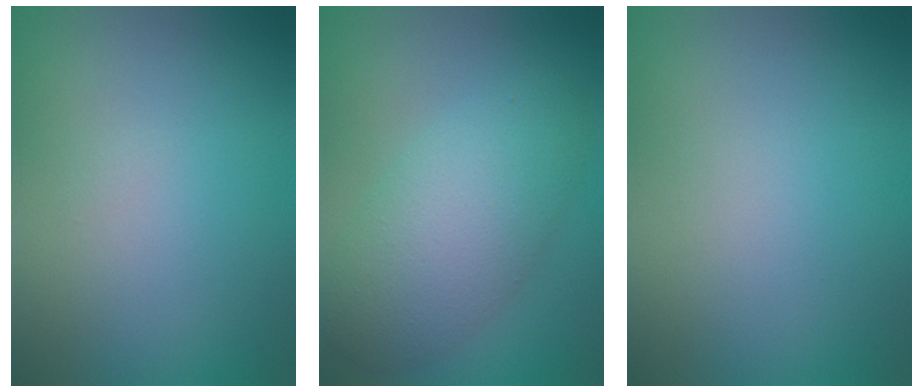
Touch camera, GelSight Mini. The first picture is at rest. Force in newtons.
{"total": 4.3, "press": 4.3, "slide": 0.3}
{"total": 0.0}